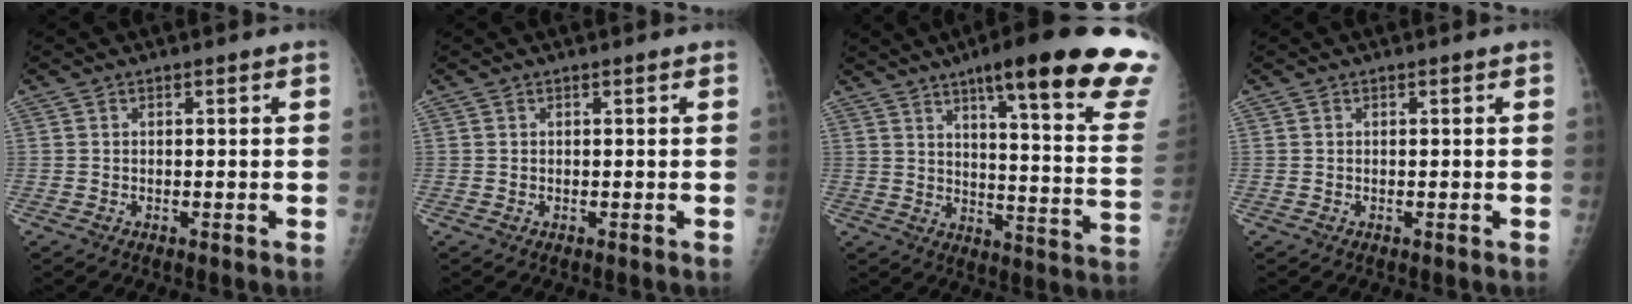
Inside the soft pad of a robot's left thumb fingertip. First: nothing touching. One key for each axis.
{"total": 0.0}
{"total": 26.0, "fx": 17.6, "fy": 3.3, "fz": 18.8, "tx": -0.215, "ty": -0.079, "tz": 0.229}
{"total": 0.0}